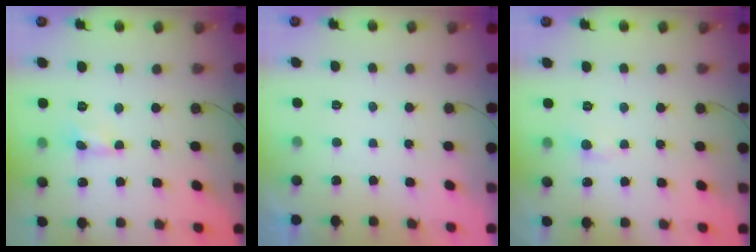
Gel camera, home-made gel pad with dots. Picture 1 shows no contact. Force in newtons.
{"total": 0.0}
{"total": 4.4, "press": 4.3, "slide": 0.7}